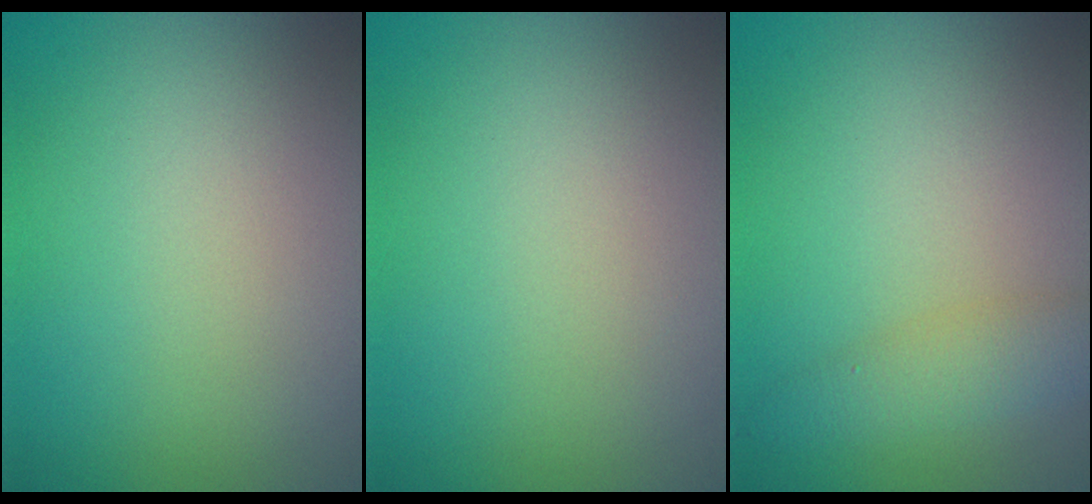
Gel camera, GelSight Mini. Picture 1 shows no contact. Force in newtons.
{"total": 0.0}
{"total": 2.8, "press": 2.8, "slide": 0.1}